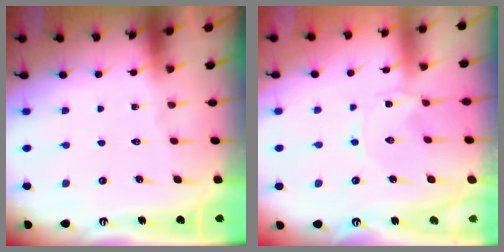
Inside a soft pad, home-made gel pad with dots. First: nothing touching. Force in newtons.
{"total": 0.0}